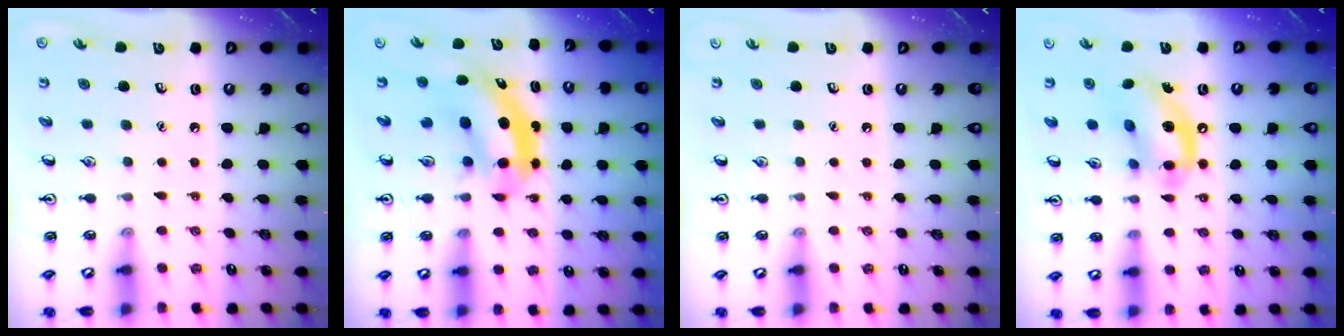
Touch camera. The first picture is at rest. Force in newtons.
{"total": 6.3, "press": 6.1, "slide": 1.4}
{"total": 0.0}
{"total": 12.2, "press": 11.5, "slide": 4.1}